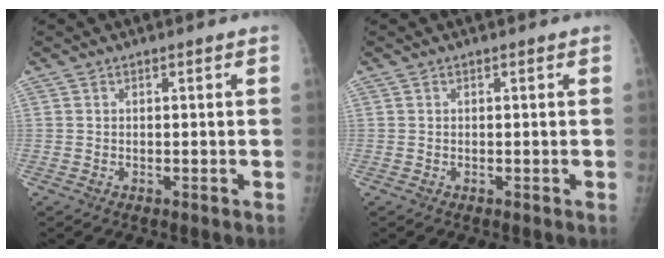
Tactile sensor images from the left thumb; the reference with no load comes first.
{"total": 0.0}